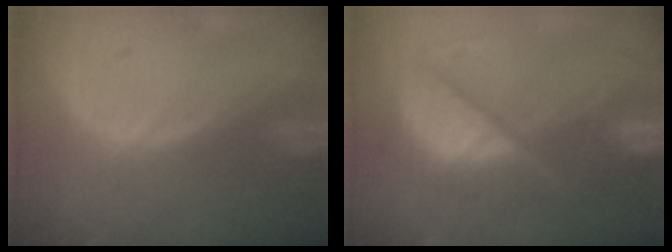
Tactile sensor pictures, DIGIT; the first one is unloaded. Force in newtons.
{"total": 10.4, "press": 10.3, "slide": 1.4}